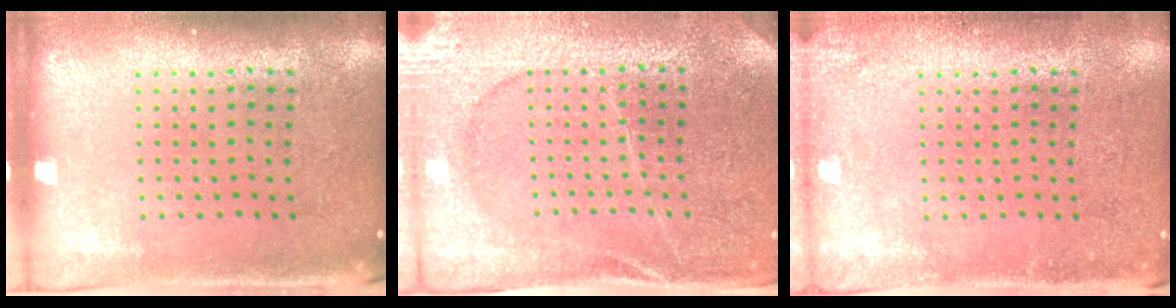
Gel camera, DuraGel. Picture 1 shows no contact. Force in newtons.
{"total": 3.1, "press": 3.1, "slide": 0.6}
{"total": 1.2, "press": 1.2, "slide": 0.0}